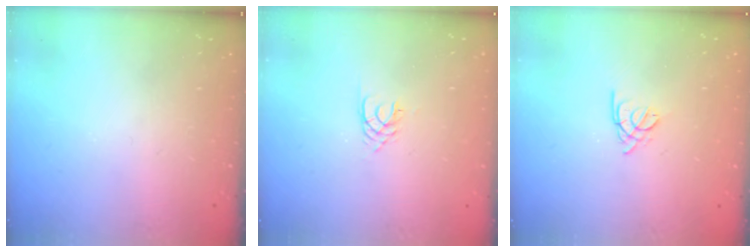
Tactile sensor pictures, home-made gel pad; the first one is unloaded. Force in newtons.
{"total": 1.7, "press": 1.7, "slide": 0.2}
{"total": 1.8, "press": 1.7, "slide": 0.5}